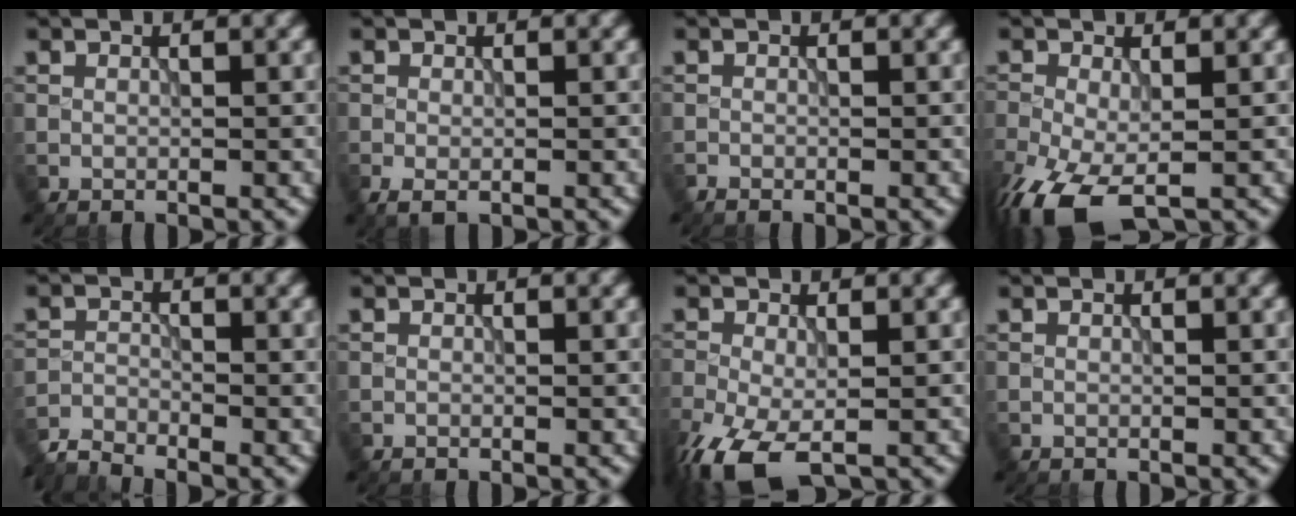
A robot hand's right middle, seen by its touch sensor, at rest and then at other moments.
{"total": 1.4, "force": [-0.7, 0.7, 1.0], "torque": [-0.026, -0.008, -0.013]}
{"total": 0.5, "force": [-0.5, 0.0, 0.0], "torque": [0.002, -0.002, -0.011]}
{"total": 8.5, "force": [-4.3, 3.9, 6.1], "torque": [-0.157, -0.040, -0.076]}
{"total": 2.9, "force": [-2.9, 0.3, 0.3], "torque": [-0.012, -0.005, -0.067]}
{"total": 0.0}
{"total": 7.5, "force": [-3.9, 3.4, 5.4], "torque": [-0.132, -0.028, -0.073]}
{"total": 0.0}